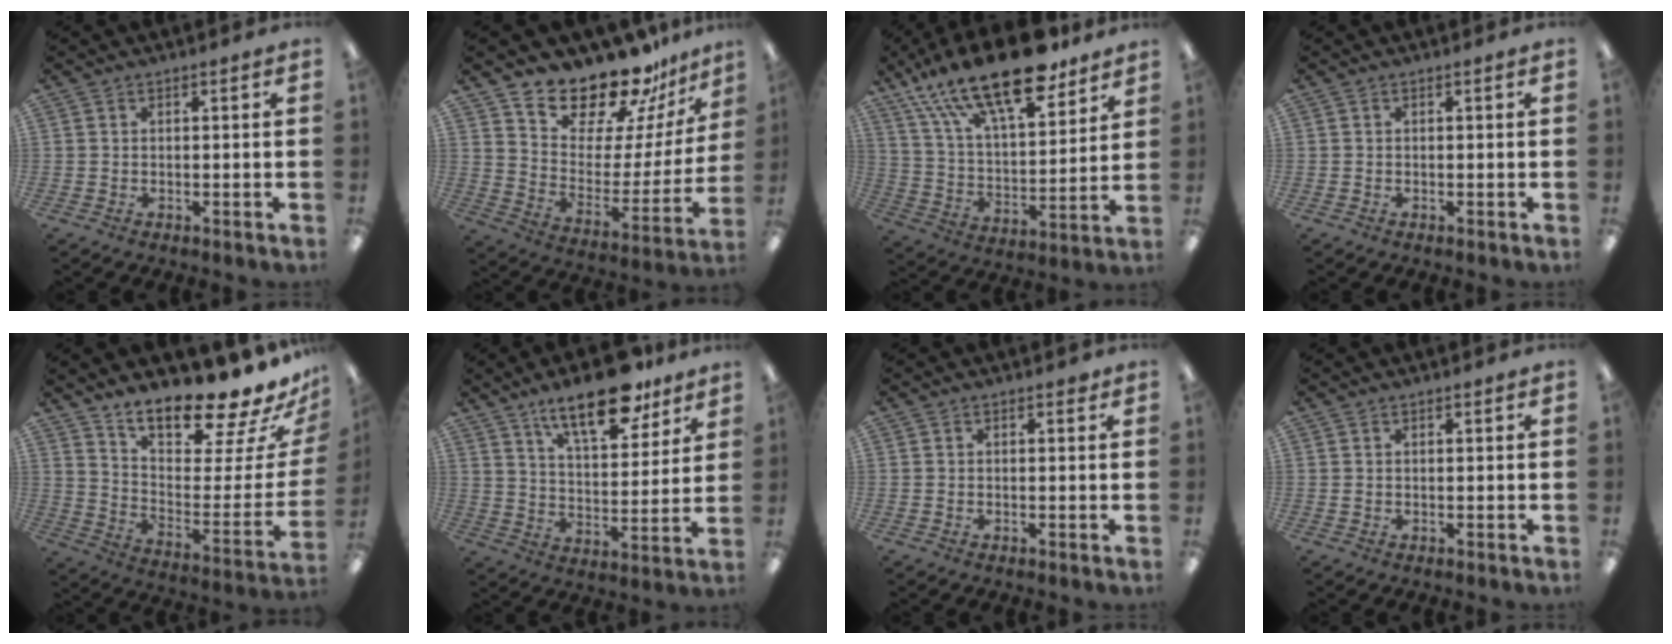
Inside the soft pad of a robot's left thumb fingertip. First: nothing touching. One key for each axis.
{"total": 17.8, "fx": 16.3, "fy": 5.9, "fz": 4.1, "tx": -0.079, "ty": -0.146, "tz": 0.291}
{"total": 22.6, "fx": 16.4, "fy": 7.9, "fz": 13.5, "tx": -0.229, "ty": -0.096, "tz": 0.281}
{"total": 0.0}
{"total": 17.8, "fx": 16.2, "fy": 3.5, "fz": 6.5, "tx": -0.083, "ty": -0.143, "tz": 0.270}
{"total": 16.7, "fx": 12.3, "fy": 5.9, "fz": 9.6, "tx": -0.144, "ty": -0.066, "tz": 0.206}
{"total": 0.7, "fx": 0.5, "fy": 0.4, "fz": 0.3, "tx": 0.001, "ty": -0.001, "tz": 0.006}
{"total": 0.5, "fx": 0.3, "fy": 0.4, "fz": 0.2, "tx": -0.004, "ty": 0.003, "tz": 0.006}